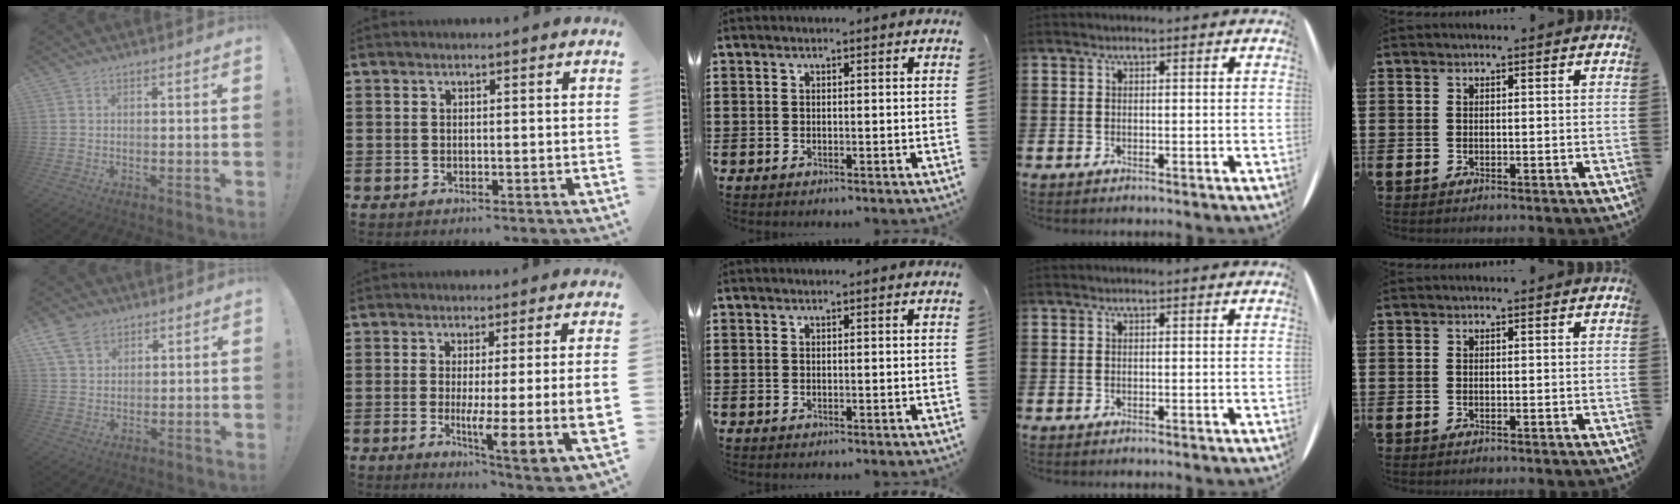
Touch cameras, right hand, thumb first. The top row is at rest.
{"thumb": {"total": 7.9, "force": [5.0, 5.2, 3.3], "torque": [-0.066, -0.016, 0.102]}, "index": {"total": 8.5, "force": [-0.5, 0.8, 8.4], "torque": [-0.137, -0.025, -0.008]}}